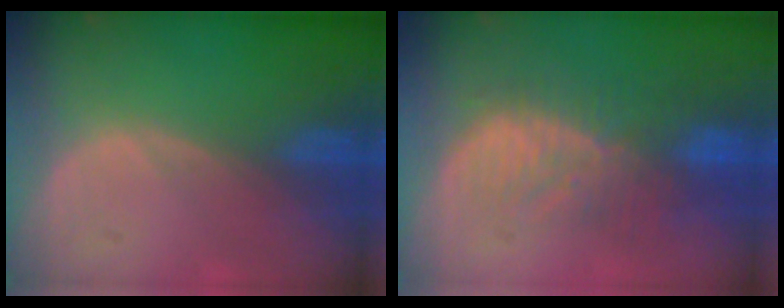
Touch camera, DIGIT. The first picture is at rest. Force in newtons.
{"total": 10.1, "press": 8.8, "slide": 5.0}